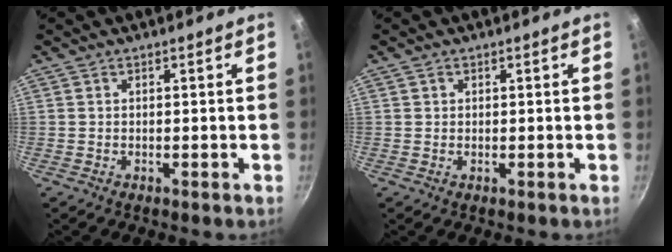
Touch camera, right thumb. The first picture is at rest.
{"total": 0.7, "force": [0.3, 0.7, 0.2], "torque": [0.000, 0.001, 0.003]}